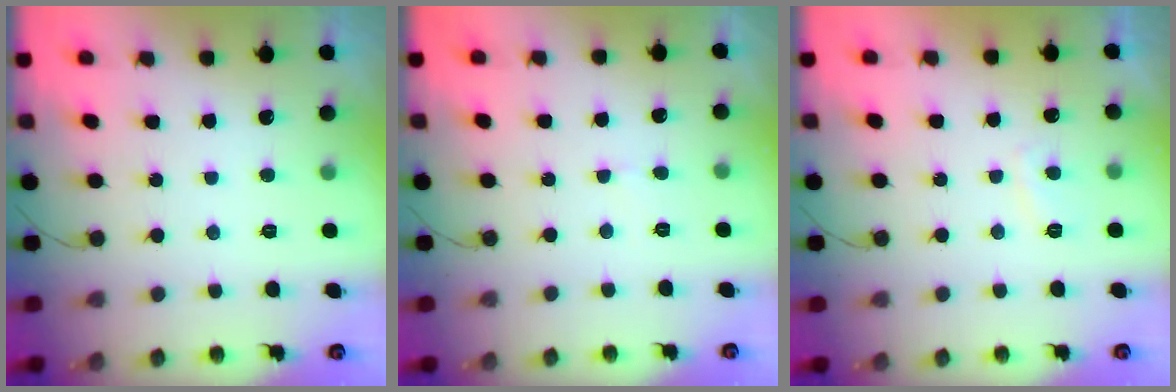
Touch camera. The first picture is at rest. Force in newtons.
{"total": 2.6, "press": 2.6, "slide": 0.2}
{"total": 3.1, "press": 3.0, "slide": 0.8}